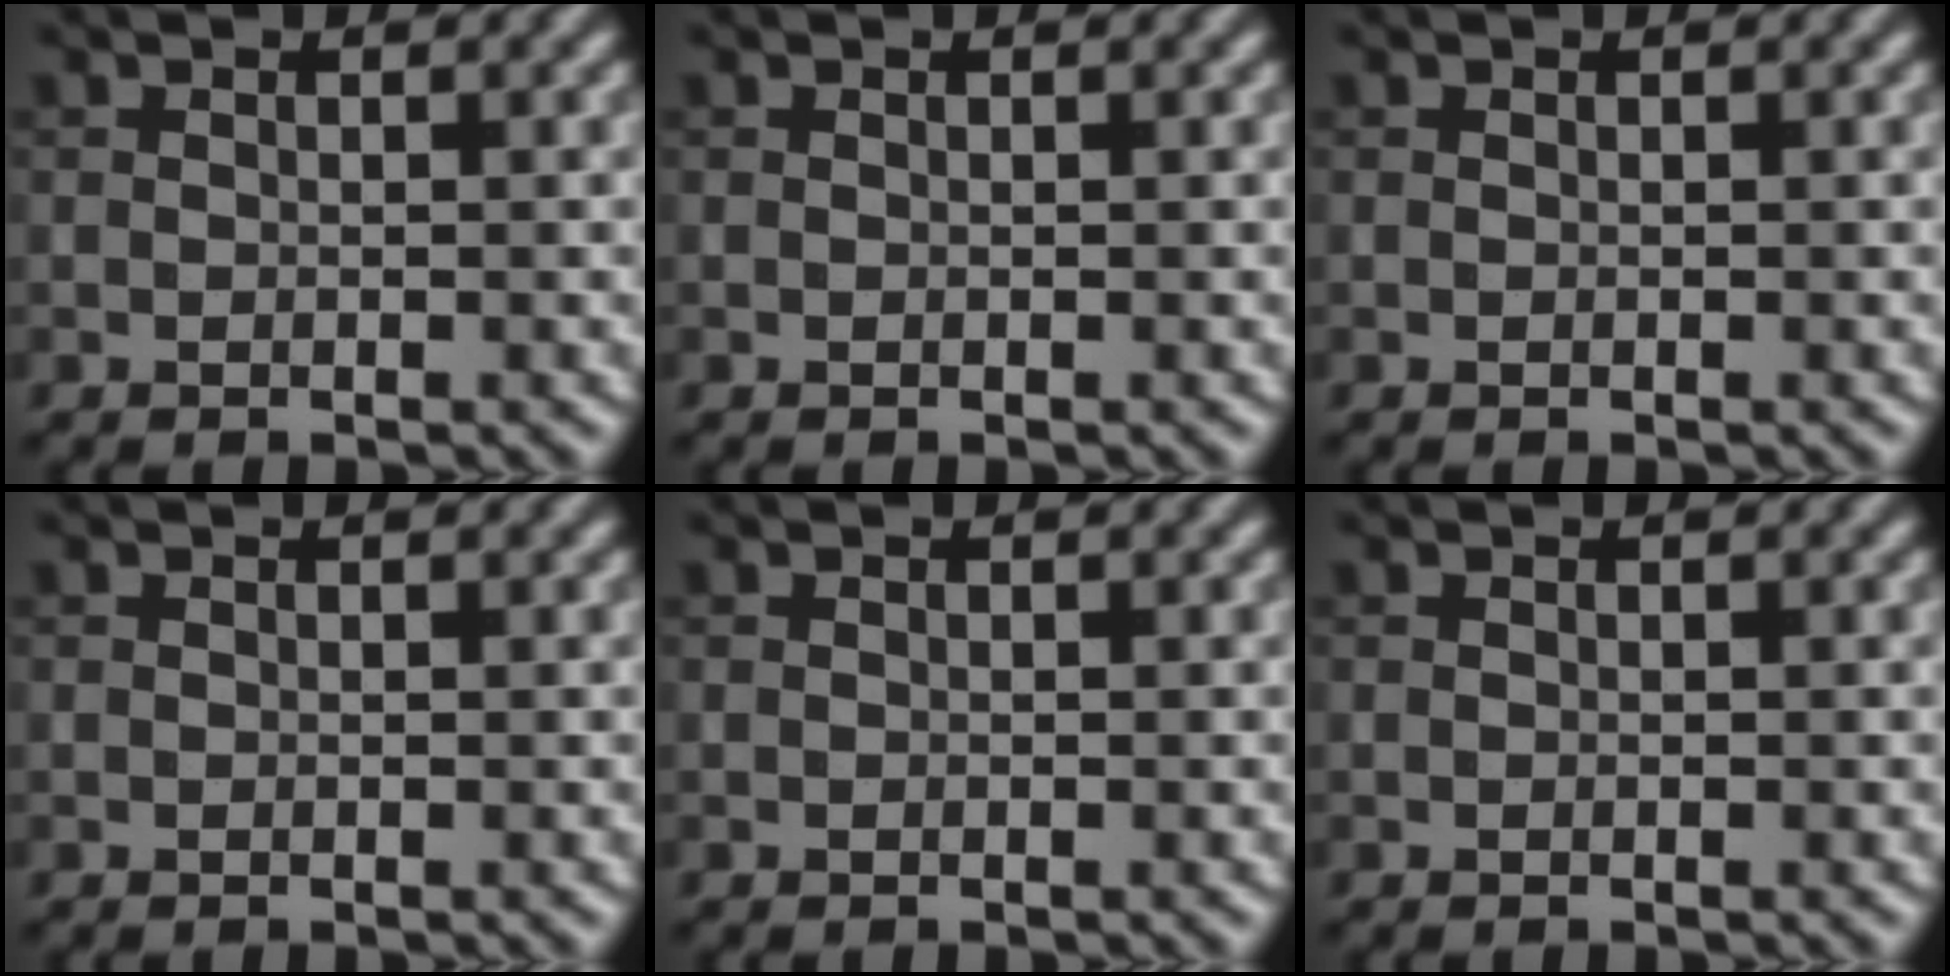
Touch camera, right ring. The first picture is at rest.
{"total": 0.0}
{"total": 0.0}
{"total": 0.0}
{"total": 0.0}
{"total": 0.0}